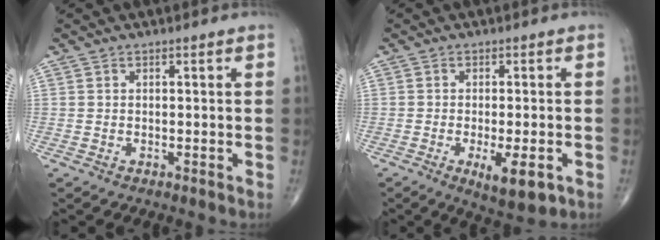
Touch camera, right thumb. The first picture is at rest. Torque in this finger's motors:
{"motor_torque": [-0.16, 0.08, 0.02, 0.08, 0.05]}